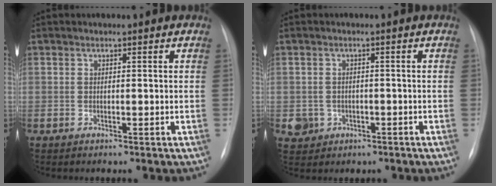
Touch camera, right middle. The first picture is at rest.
{"total": 3.6, "force": [-1.2, 3.4, 0.6], "torque": [-0.010, 0.007, -0.009]}